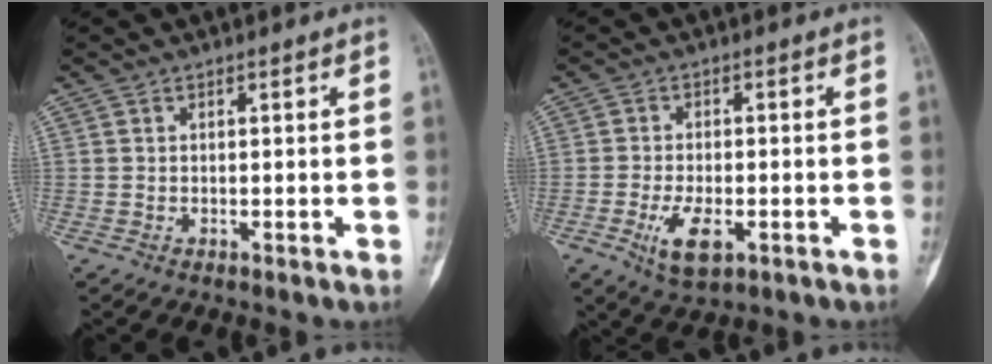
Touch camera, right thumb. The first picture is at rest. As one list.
[{"total": 6.6, "force": [-2.5, 3.0, 5.3], "torque": [-0.092, -0.002, -0.041]}]